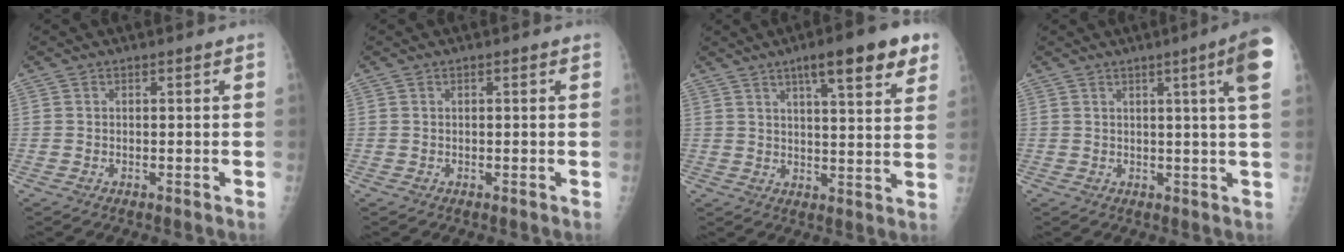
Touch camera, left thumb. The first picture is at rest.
{"total": 0.0}
{"total": 13.7, "force": [8.0, 2.9, 10.7], "torque": [-0.128, -0.027, 0.111]}
{"total": 8.2, "force": [3.2, -0.5, 7.5], "torque": [-0.095, -0.009, 0.036]}